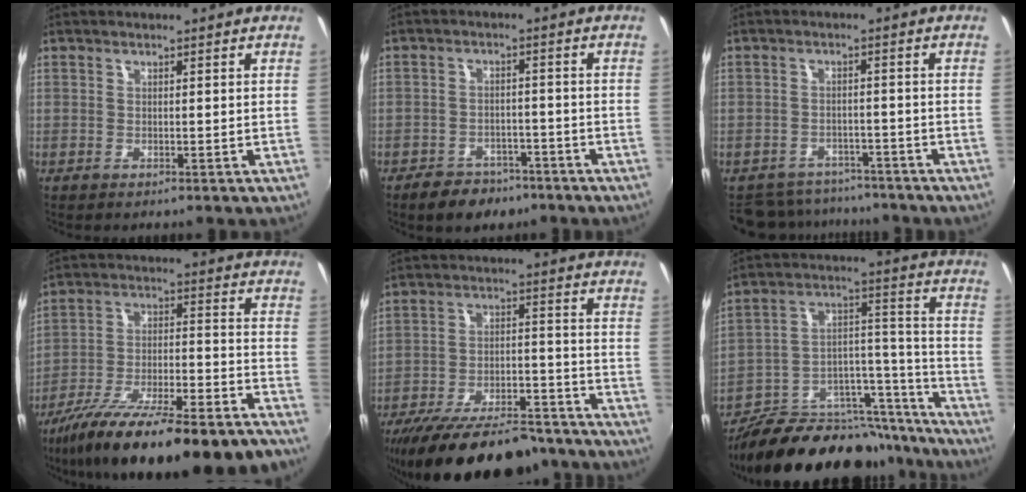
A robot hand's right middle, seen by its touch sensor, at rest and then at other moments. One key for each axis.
{"total": 7.7, "fx": -5.7, "fy": 4.5, "fz": 2.7, "tx": -0.071, "ty": 0.009, "tz": -0.076}
{"total": 9.9, "fx": -8.8, "fy": 4.2, "fz": 2.0, "tx": -0.056, "ty": 0.003, "tz": -0.124}
{"total": 25.9, "fx": -20.0, "fy": 5.0, "fz": 15.8, "tx": -0.271, "ty": -0.066, "tz": -0.303}
{"total": 24.7, "fx": -20.9, "fy": 7.6, "fz": 10.9, "tx": -0.204, "ty": -0.013, "tz": -0.291}
{"total": 29.4, "fx": -24.2, "fy": 10.8, "fz": 12.7, "tx": -0.182, "ty": 0.046, "tz": -0.344}